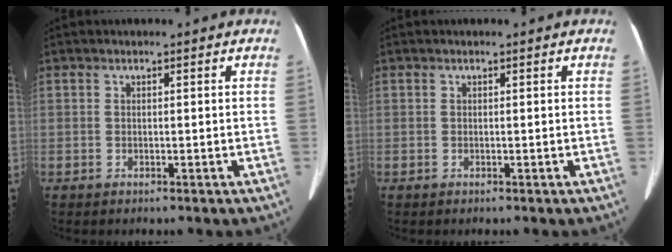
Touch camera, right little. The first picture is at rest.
{"total": 0.0}